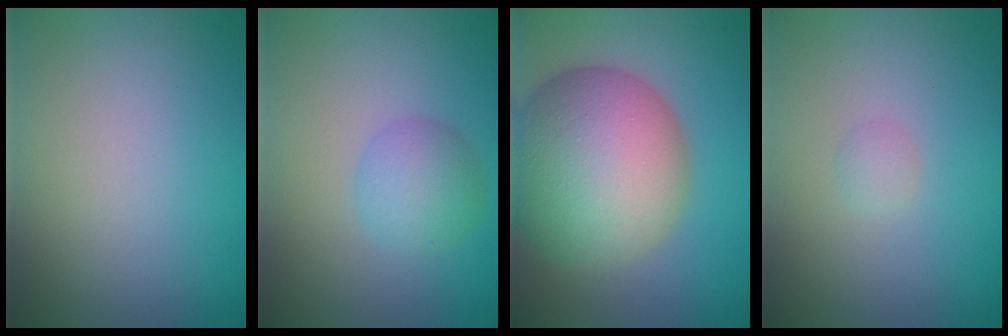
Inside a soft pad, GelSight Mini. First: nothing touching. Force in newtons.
{"total": 2.8, "press": 2.8, "slide": 0.1}
{"total": 13.2, "press": 13.2, "slide": 0.6}
{"total": 0.7, "press": 0.7, "slide": 0.0}